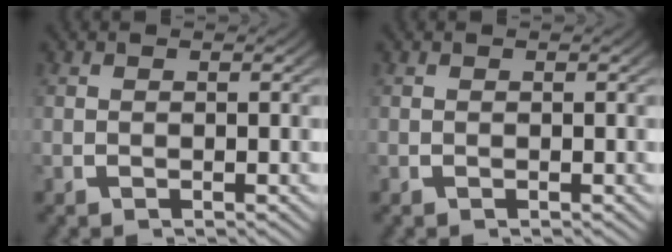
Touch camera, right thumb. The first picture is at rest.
{"total": 0.0}